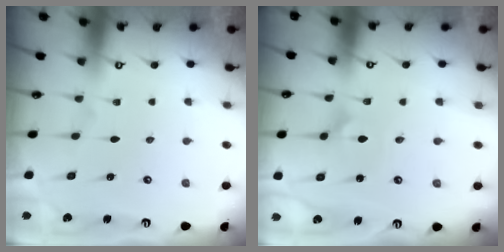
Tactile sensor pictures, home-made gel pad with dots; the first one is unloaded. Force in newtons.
{"total": 2.1, "press": 2.1, "slide": 0.1}